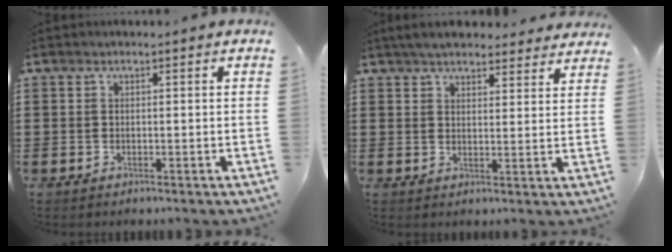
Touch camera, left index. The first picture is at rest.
{"total": 4.4, "force": [4.2, 0.8, 1.2], "torque": [-0.034, -0.010, 0.079]}